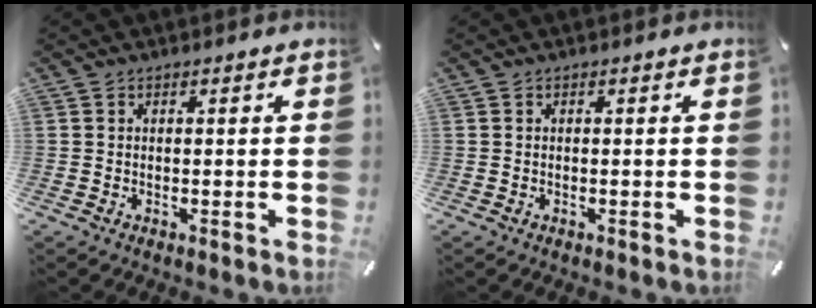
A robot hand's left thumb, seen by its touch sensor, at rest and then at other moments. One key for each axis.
{"total": 0.0}